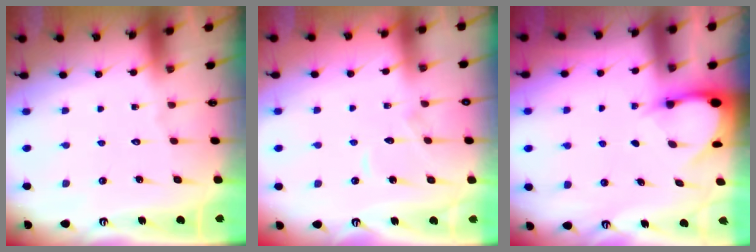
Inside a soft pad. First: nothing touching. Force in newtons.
{"total": 6.1, "press": 6.0, "slide": 0.7}
{"total": 3.2, "press": 3.2, "slide": 0.2}